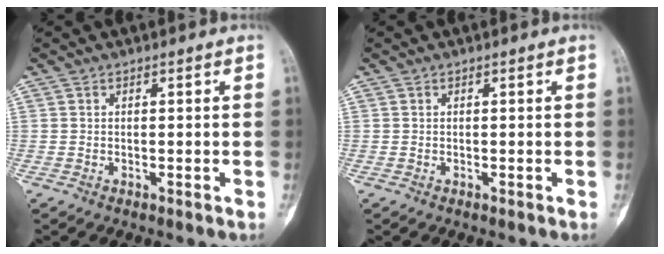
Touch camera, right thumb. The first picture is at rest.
{"total": 0.0}